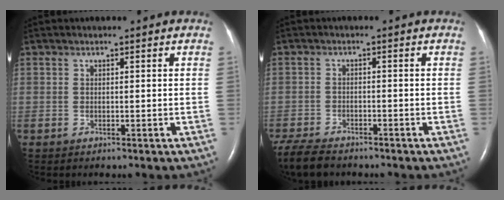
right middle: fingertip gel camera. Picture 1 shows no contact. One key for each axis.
{"total": 7.2, "fx": -6.2, "fy": 1.9, "fz": 3.3, "tx": -0.062, "ty": -0.019, "tz": -0.105}